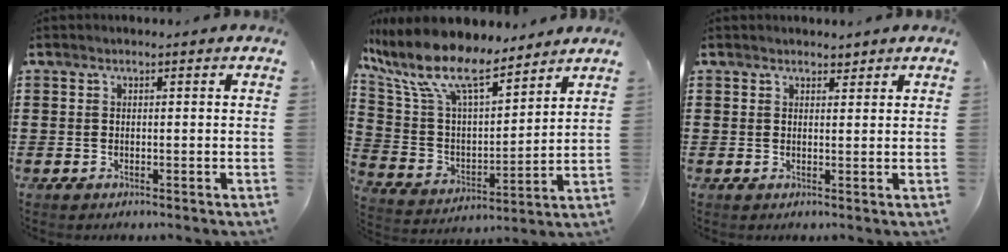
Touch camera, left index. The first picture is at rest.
{"total": 12.8, "force": [9.6, 3.9, 7.6], "torque": [-0.191, -0.049, 0.165]}
{"total": 1.6, "force": [1.4, 0.6, 0.2], "torque": [0.001, 0.000, 0.026]}